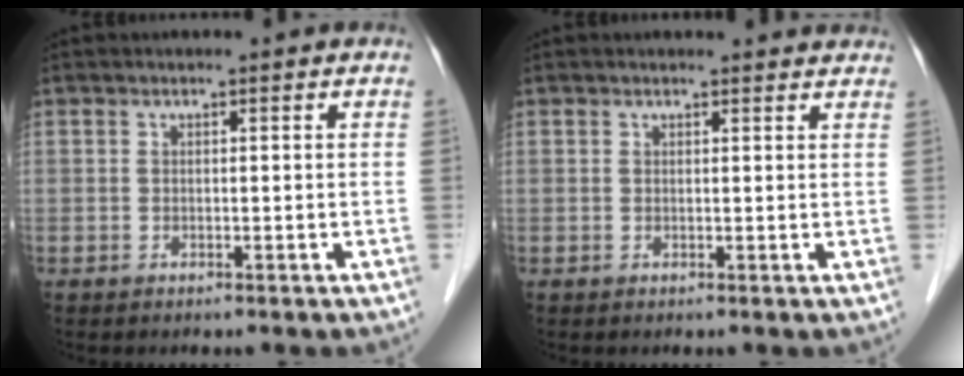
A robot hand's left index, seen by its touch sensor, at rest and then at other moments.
{"total": 3.5, "force": [3.4, 0.6, 0.5], "torque": [-0.009, 0.004, 0.027]}